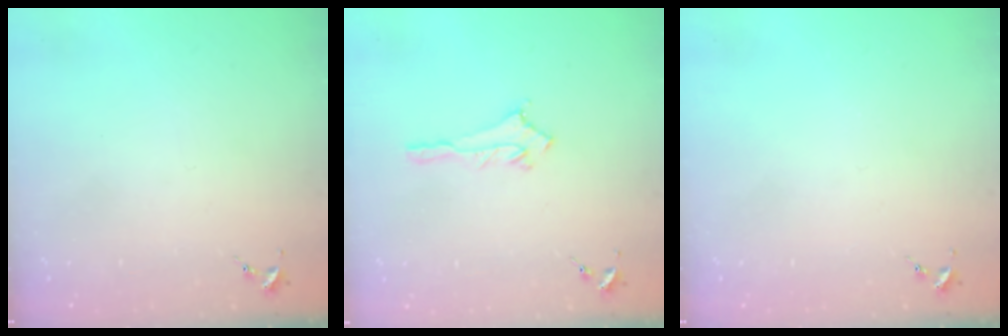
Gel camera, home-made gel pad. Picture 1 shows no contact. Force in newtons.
{"total": 2.8, "press": 2.8, "slide": 0.3}
{"total": 0.0}